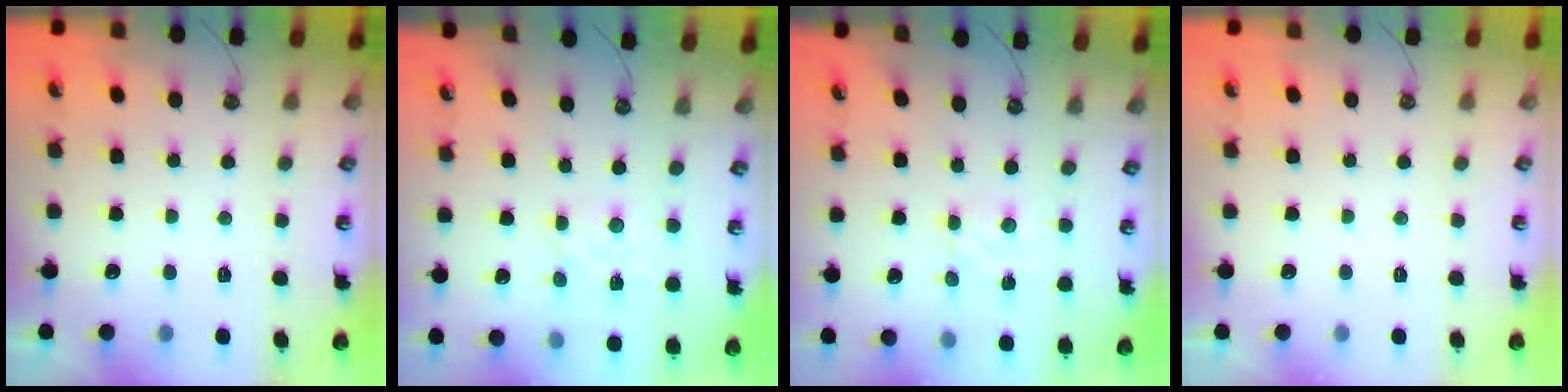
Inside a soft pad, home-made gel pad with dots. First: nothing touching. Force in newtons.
{"total": 3.9, "press": 3.9, "slide": 0.3}
{"total": 2.8, "press": 2.7, "slide": 0.4}
{"total": 0.0}